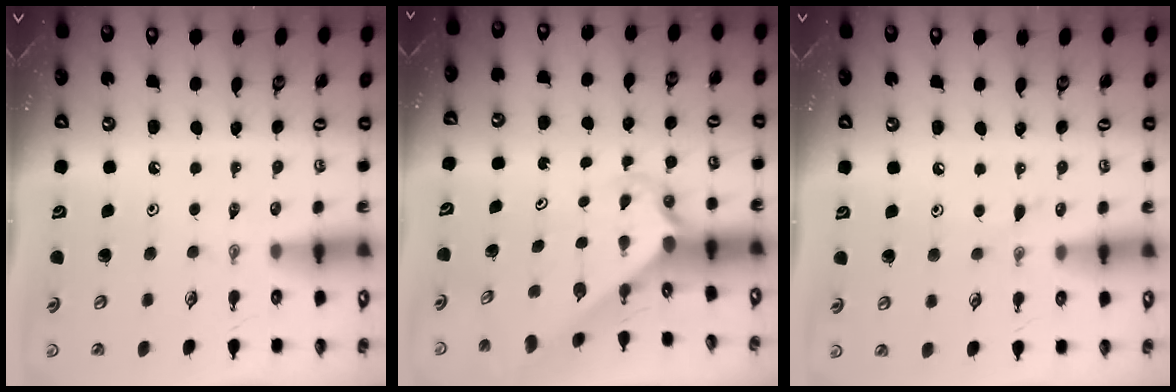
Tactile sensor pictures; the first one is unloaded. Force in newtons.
{"total": 2.4, "press": 2.4, "slide": 0.3}
{"total": 4.7, "press": 4.7, "slide": 0.6}